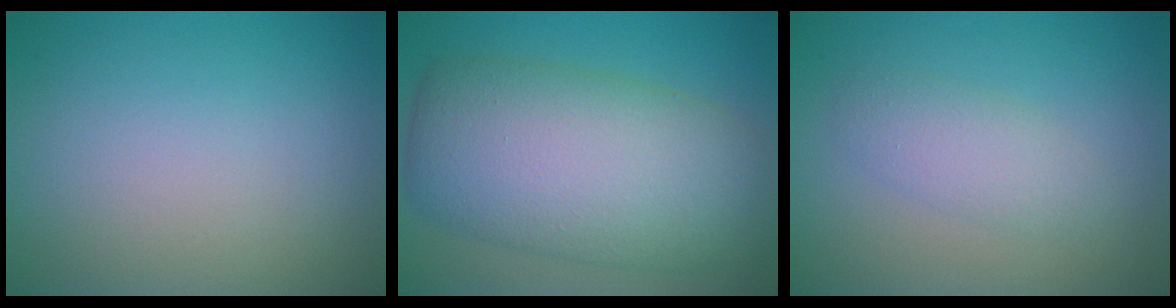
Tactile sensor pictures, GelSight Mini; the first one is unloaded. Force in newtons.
{"total": 11.9, "press": 11.9, "slide": 0.4}
{"total": 2.4, "press": 2.4, "slide": 0.1}